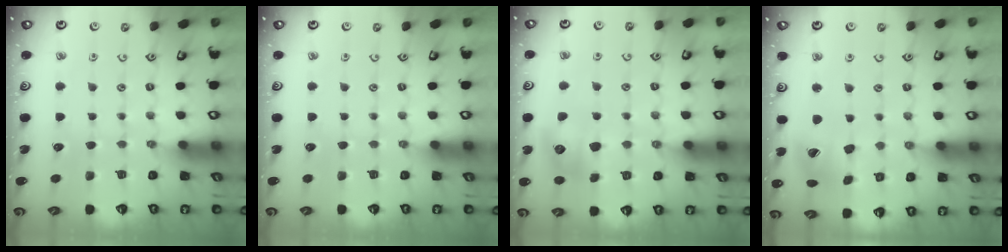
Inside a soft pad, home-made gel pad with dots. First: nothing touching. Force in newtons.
{"total": 0.0}
{"total": 9.5, "press": 9.5, "slide": 0.4}
{"total": 14.2, "press": 14.1, "slide": 1.8}